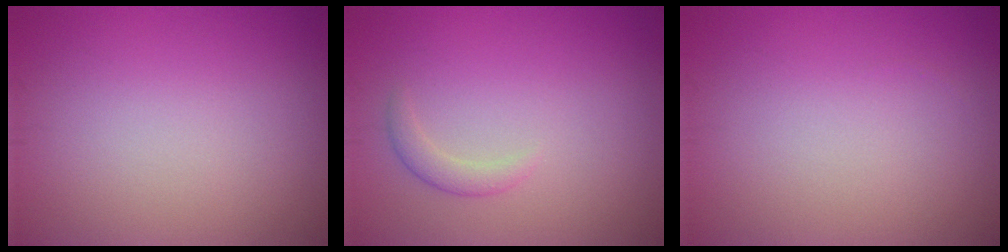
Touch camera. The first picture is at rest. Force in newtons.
{"total": 1.3, "press": 1.3, "slide": 0.1}
{"total": 0.0}